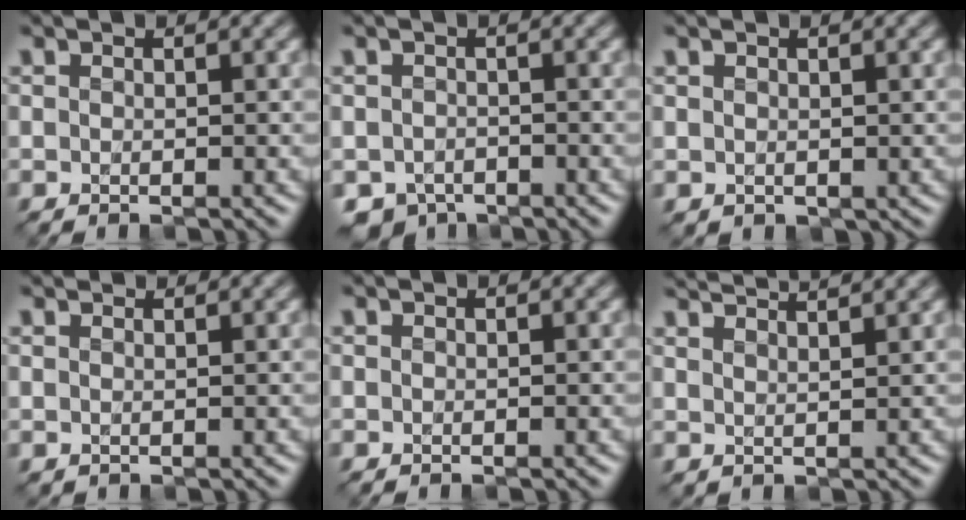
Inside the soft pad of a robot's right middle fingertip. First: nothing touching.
{"total": 1.7, "force": [-1.5, 0.7, -0.5], "torque": [0.004, -0.009, -0.024]}
{"total": 0.5, "force": [0.4, 0.0, -0.3], "torque": [-0.003, -0.003, 0.015]}
{"total": 2.3, "force": [2.2, 0.5, 0.3], "torque": [-0.002, -0.002, 0.014]}
{"total": 0.0}
{"total": 5.2, "force": [4.7, 1.0, 1.9], "torque": [-0.010, 0.027, 0.041]}